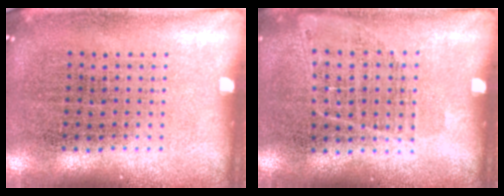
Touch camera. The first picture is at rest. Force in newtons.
{"total": 0.9, "press": 0.7, "slide": 0.4}